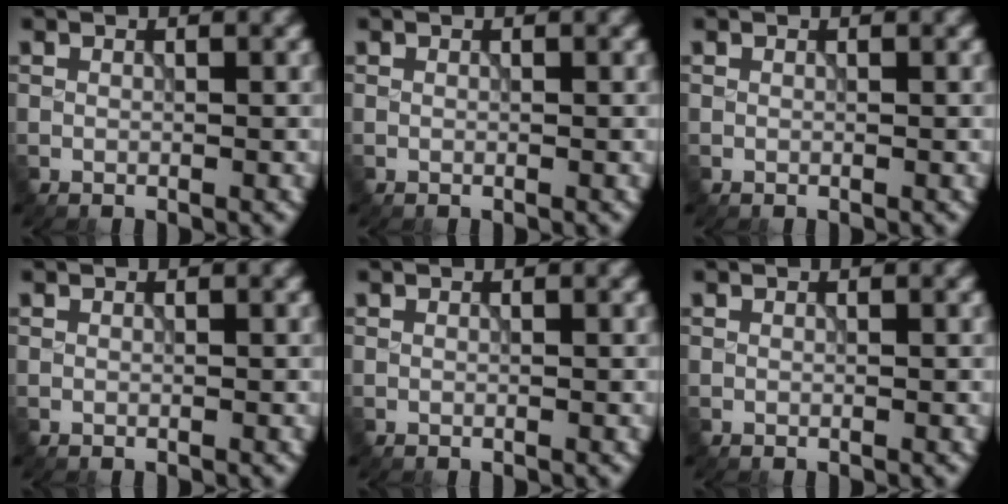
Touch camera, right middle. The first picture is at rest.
{"total": 0.0}
{"total": 0.0}
{"total": 0.0}
{"total": 0.0}
{"total": 0.0}